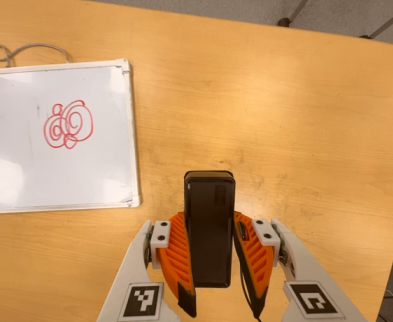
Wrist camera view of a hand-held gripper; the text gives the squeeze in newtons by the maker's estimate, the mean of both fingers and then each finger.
{"total": 6.1, "left": 4.1, "right": 8.1}